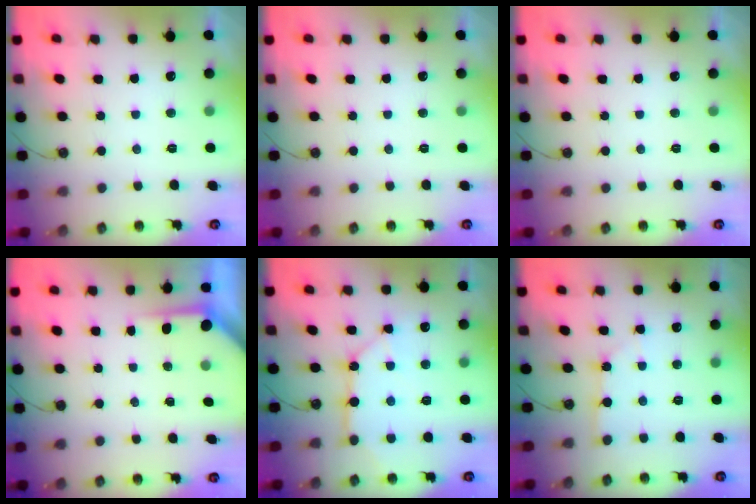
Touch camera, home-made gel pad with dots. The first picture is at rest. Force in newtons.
{"total": 0.0}
{"total": 0.0}
{"total": 3.5, "press": 3.5, "slide": 0.3}
{"total": 12.8, "press": 12.7, "slide": 1.5}
{"total": 1.9, "press": 1.9, "slide": 0.1}